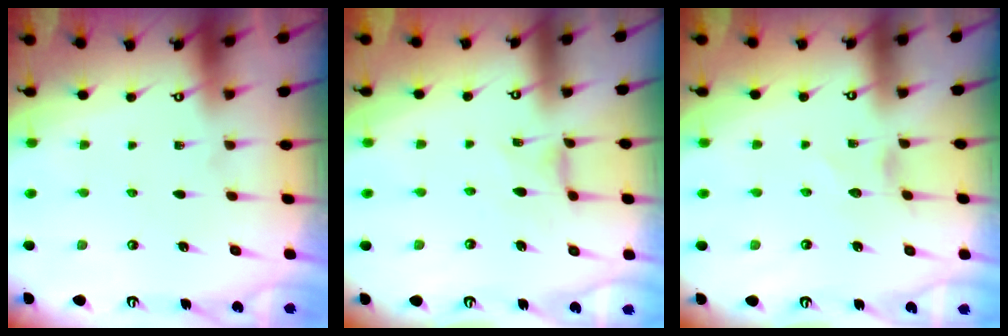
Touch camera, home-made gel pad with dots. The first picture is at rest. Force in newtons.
{"total": 0.8, "press": 0.7, "slide": 0.2}
{"total": 0.9, "press": 0.9, "slide": 0.1}